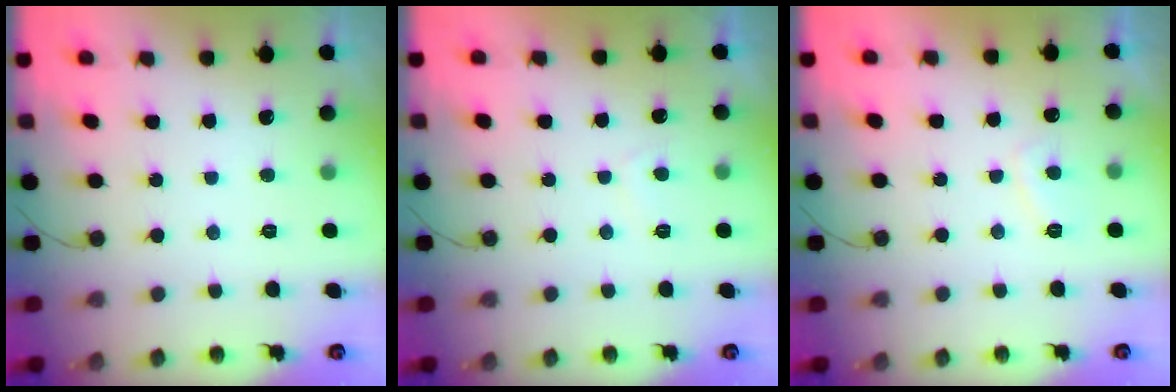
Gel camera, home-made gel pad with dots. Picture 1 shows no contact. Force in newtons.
{"total": 2.8, "press": 2.7, "slide": 0.6}
{"total": 3.0, "press": 3.0, "slide": 0.4}